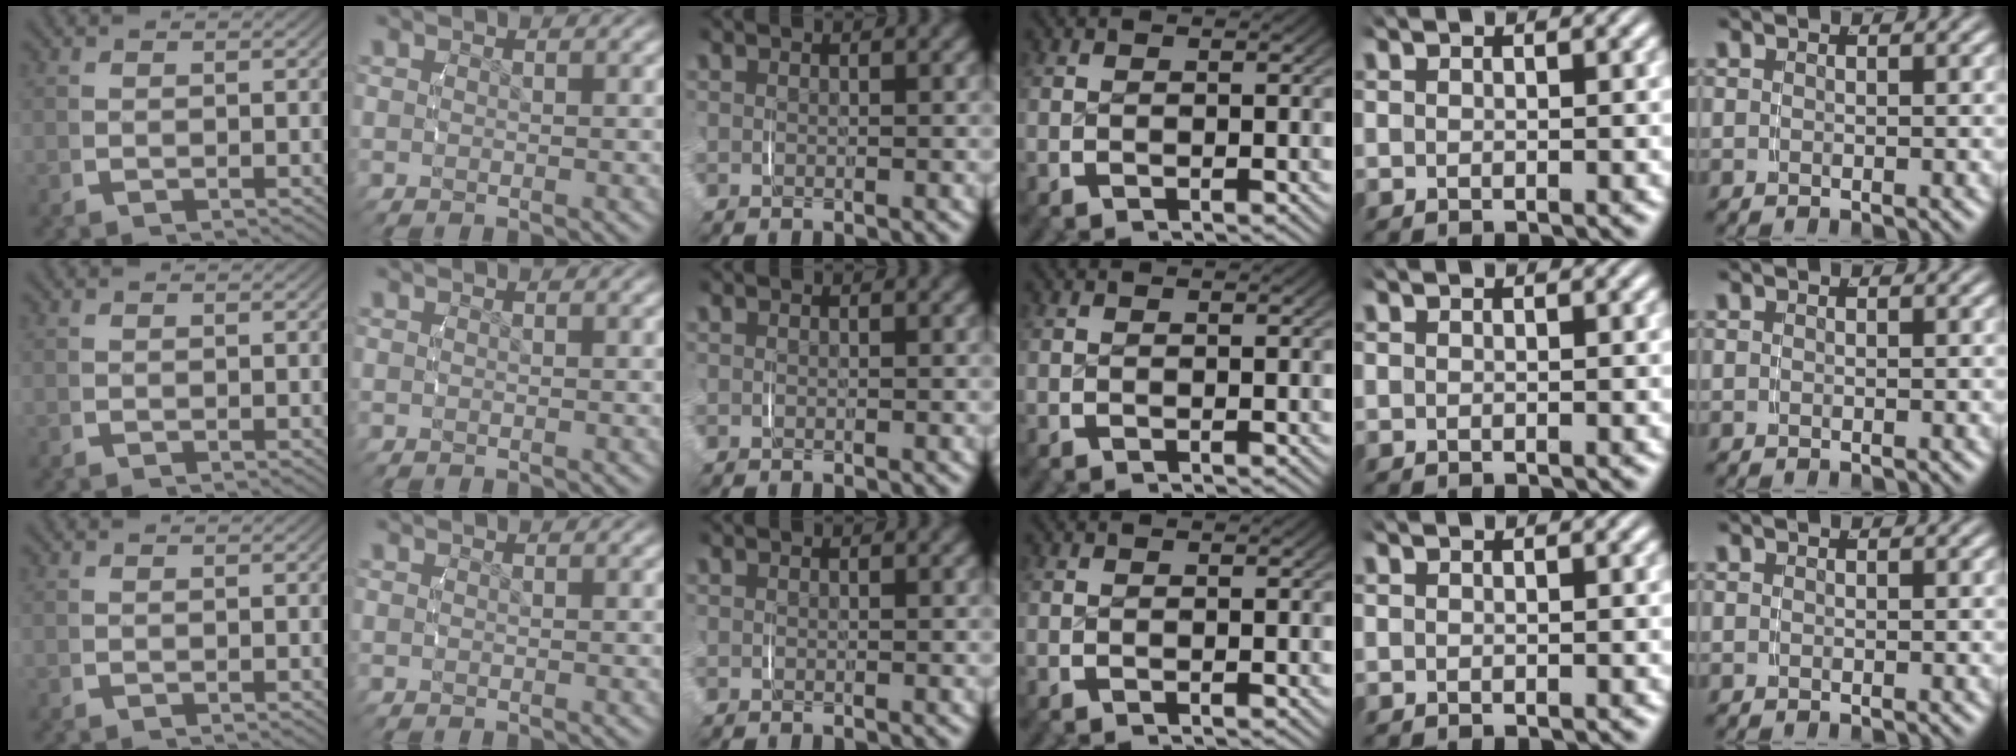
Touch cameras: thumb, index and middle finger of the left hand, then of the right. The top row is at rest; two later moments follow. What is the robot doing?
{"motion": "lift_and_place", "object": "scarf"}